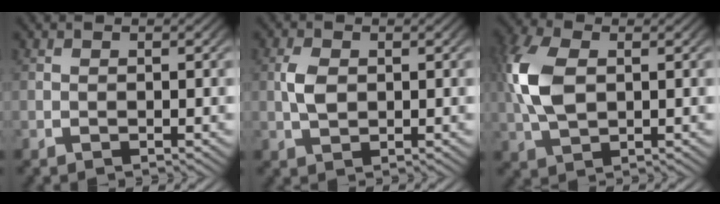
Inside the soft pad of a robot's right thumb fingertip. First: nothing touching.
{"total": 2.4, "force": [0.3, 1.6, 1.8], "torque": [-0.044, -0.006, 0.010]}
{"total": 6.2, "force": [0.9, 3.9, 4.8], "torque": [-0.132, -0.006, 0.025]}